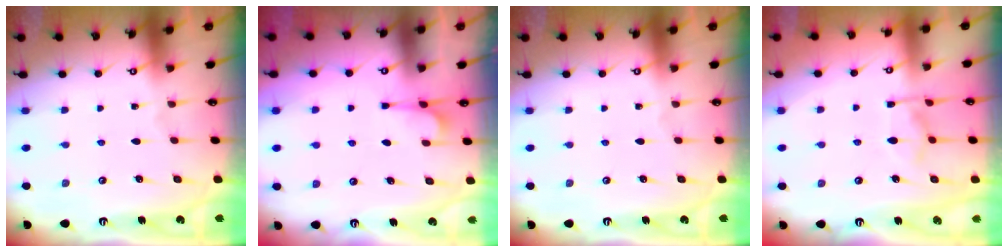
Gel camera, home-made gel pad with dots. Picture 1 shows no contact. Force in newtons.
{"total": 2.6, "press": 2.4, "slide": 1.0}
{"total": 0.0}
{"total": 8.4, "press": 8.3, "slide": 1.1}